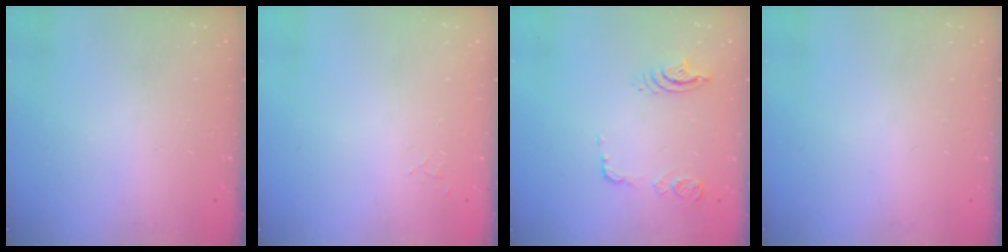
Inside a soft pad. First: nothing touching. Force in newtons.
{"total": 5.2, "press": 5.2, "slide": 0.4}
{"total": 10.8, "press": 10.7, "slide": 1.4}
{"total": 0.0}